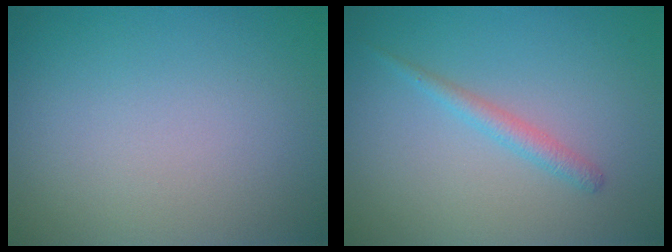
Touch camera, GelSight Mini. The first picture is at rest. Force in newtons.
{"total": 1.5, "press": 1.5, "slide": 0.1}